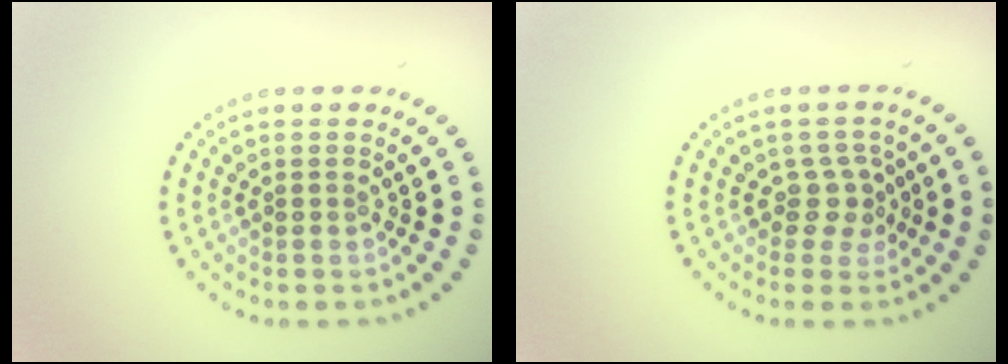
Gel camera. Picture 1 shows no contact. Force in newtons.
{"total": 2.1, "press": 1.5, "slide": 1.4}